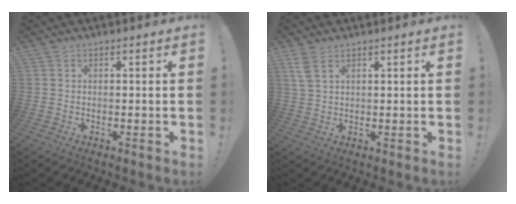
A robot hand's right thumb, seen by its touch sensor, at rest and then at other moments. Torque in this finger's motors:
{"motor_torque": [-0.09, 0.81, 0.11, 0.07, 0.04]}